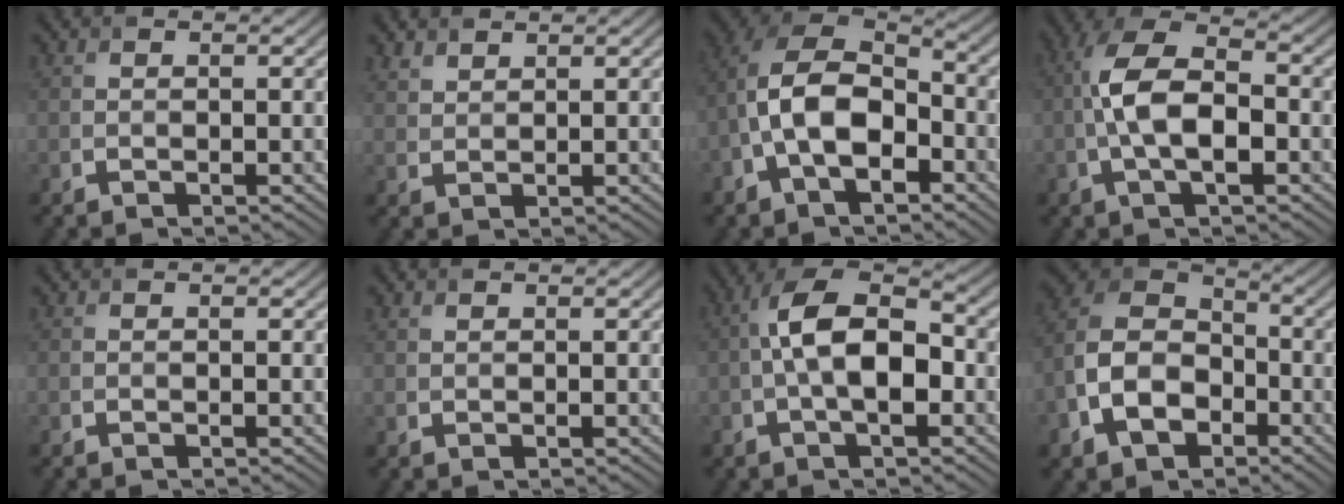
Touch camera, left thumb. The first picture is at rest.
{"total": 2.4, "force": [2.0, 1.0, 0.8], "torque": [-0.024, 0.001, 0.050]}
{"total": 12.6, "force": [-3.2, 7.6, 9.5], "torque": [-0.205, -0.001, -0.071]}
{"total": 9.3, "force": [-1.6, 4.3, 8.1], "torque": [-0.168, 0.014, -0.038]}
{"total": 0.0}
{"total": 0.8, "force": [0.6, 0.3, 0.3], "torque": [-0.013, -0.001, 0.015]}
{"total": 9.9, "force": [-1.2, 4.8, 8.5], "torque": [-0.163, 0.014, -0.030]}
{"total": 11.3, "force": [-4.4, 7.9, 6.8], "torque": [-0.167, -0.021, -0.097]}